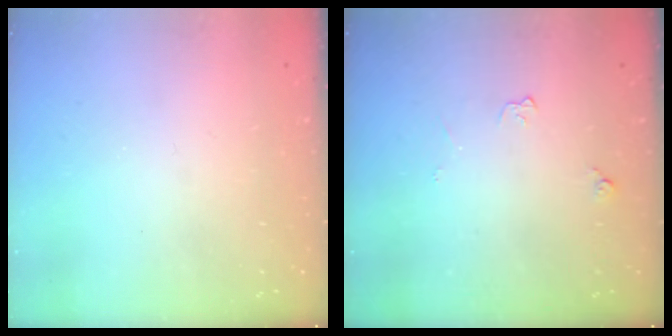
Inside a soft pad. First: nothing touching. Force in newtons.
{"total": 3.7, "press": 3.6, "slide": 0.9}